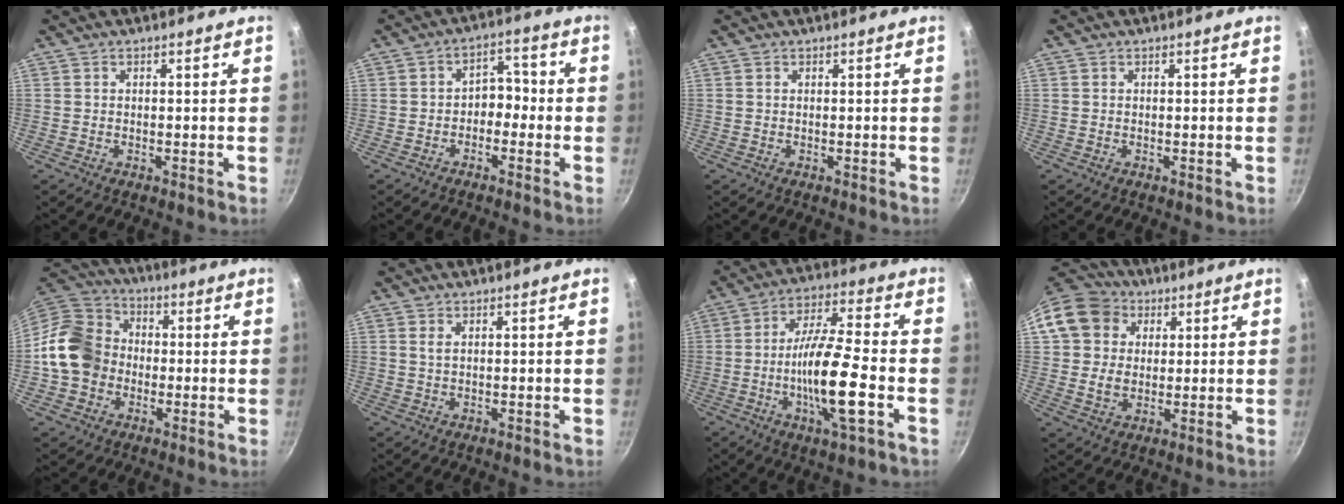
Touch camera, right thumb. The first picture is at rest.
{"total": 4.8, "force": [-1.5, 3.5, 3.0], "torque": [-0.005, 0.031, -0.032]}
{"total": 0.0}
{"total": 0.0}
{"total": 13.2, "force": [-1.6, 11.3, 6.6], "torque": [-0.098, 0.032, -0.045]}
{"total": 1.2, "force": [0.6, 0.5, 0.9], "torque": [-0.019, -0.002, 0.011]}
{"total": 12.8, "force": [-3.4, 2.5, 12.1], "torque": [-0.218, 0.018, -0.065]}
{"total": 14.3, "force": [4.7, 11.9, 6.4], "torque": [-0.114, 0.013, 0.074]}